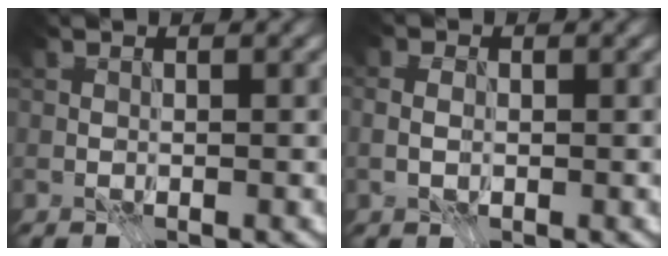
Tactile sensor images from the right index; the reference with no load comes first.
{"total": 2.1, "force": [-0.1, 1.5, 1.5], "torque": [-0.026, 0.006, -0.007]}